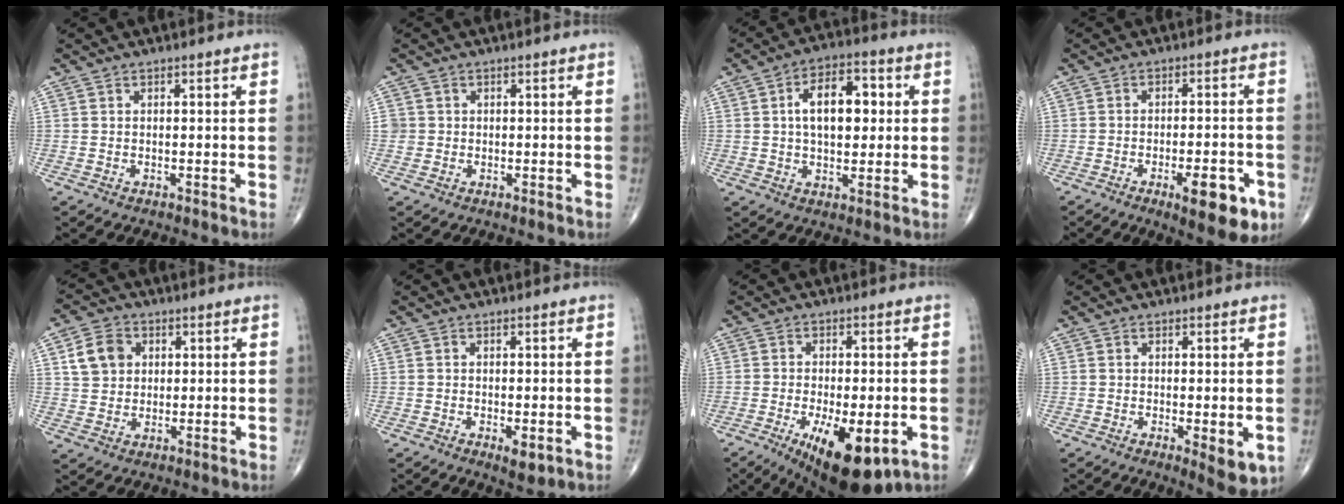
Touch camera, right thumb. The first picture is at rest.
{"total": 1.7, "force": [0.0, 1.7, 0.1], "torque": [0.009, 0.005, 0.000]}
{"total": 11.4, "force": [1.8, 6.5, 9.2], "torque": [-0.121, 0.013, 0.025]}
{"total": 10.4, "force": [-4.6, 3.5, 8.7], "torque": [-0.107, 0.012, -0.057]}
{"total": 7.2, "force": [2.1, 5.9, 3.6], "torque": [-0.046, 0.000, 0.037]}
{"total": 3.3, "force": [-1.1, 1.5, 2.7], "torque": [-0.038, -0.005, -0.014]}
{"total": 14.6, "force": [-5.8, 5.9, 12.0], "torque": [-0.174, -0.007, -0.074]}
{"total": 5.9, "force": [-1.5, 2.0, 5.4], "torque": [-0.073, -0.016, -0.017]}